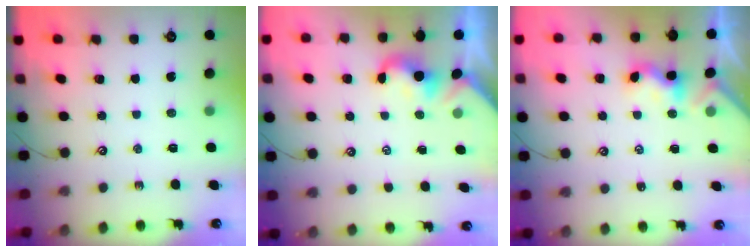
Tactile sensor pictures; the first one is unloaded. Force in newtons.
{"total": 1.9, "press": 1.9, "slide": 0.3}
{"total": 2.2, "press": 2.2, "slide": 0.3}